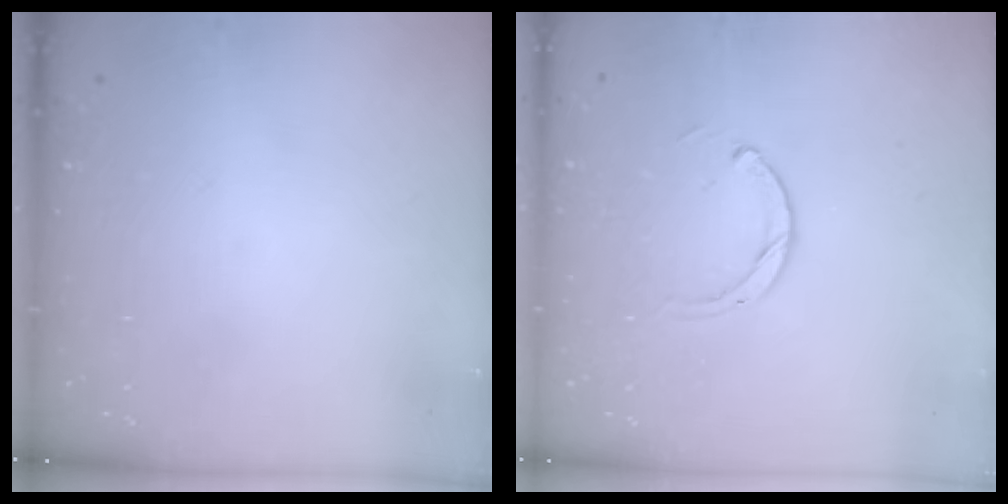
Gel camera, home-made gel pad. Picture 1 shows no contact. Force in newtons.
{"total": 2.3, "press": 2.3, "slide": 0.3}